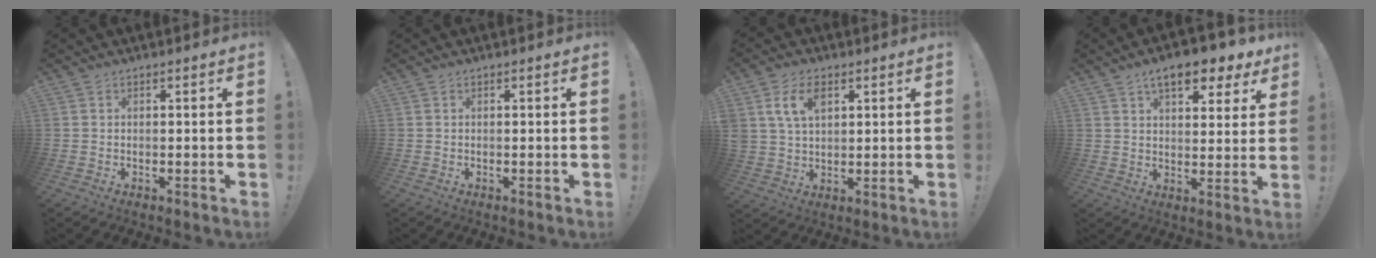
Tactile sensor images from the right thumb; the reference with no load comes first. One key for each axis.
{"total": 0.0}
{"total": 8.5, "fx": 3.6, "fy": 5.4, "fz": 5.6, "tx": -0.104, "ty": 0.000, "tz": 0.068}
{"total": 10.8, "fx": 6.9, "fy": 4.3, "fz": 7.2, "tx": -0.096, "ty": -0.039, "tz": 0.116}